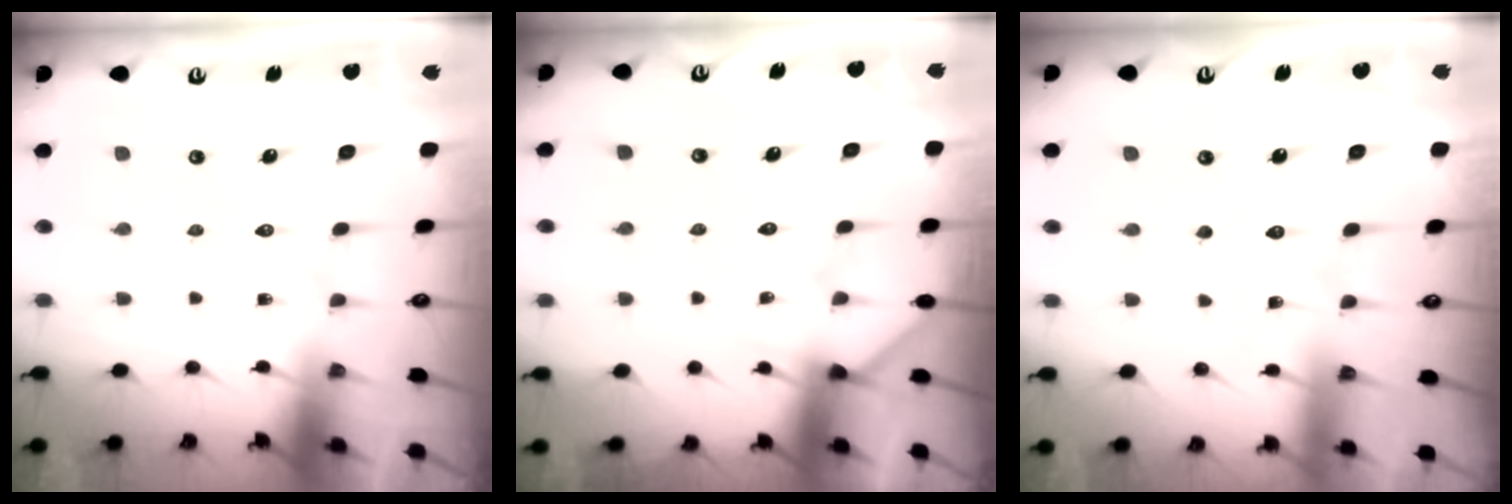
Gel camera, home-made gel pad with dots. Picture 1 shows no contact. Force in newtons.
{"total": 3.1, "press": 3.1, "slide": 0.2}
{"total": 3.3, "press": 3.3, "slide": 0.4}